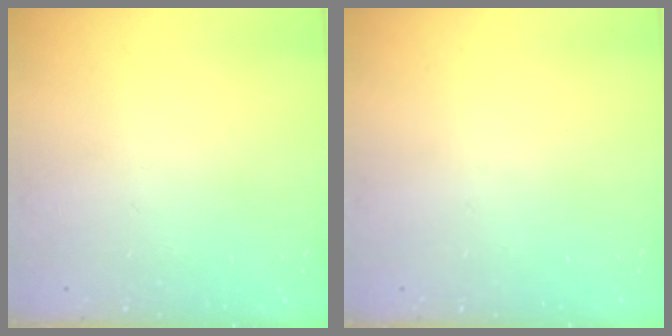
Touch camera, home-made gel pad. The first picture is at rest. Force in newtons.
{"total": 0.0}